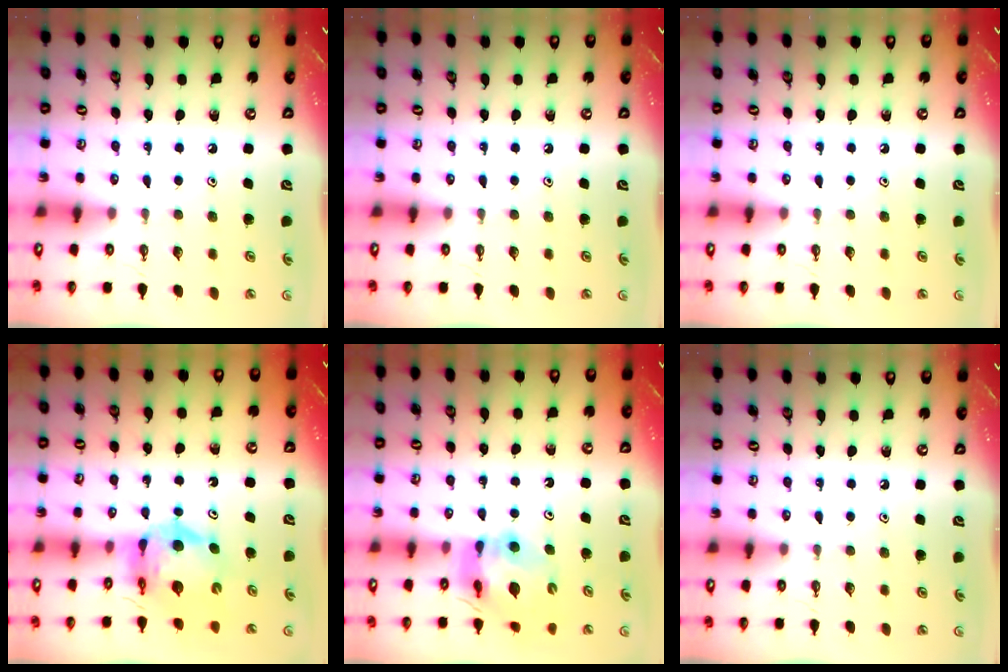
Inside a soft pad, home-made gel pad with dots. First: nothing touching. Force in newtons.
{"total": 0.0}
{"total": 0.0}
{"total": 9.8, "press": 9.8, "slide": 1.1}
{"total": 12.3, "press": 12.2, "slide": 1.4}
{"total": 0.0}